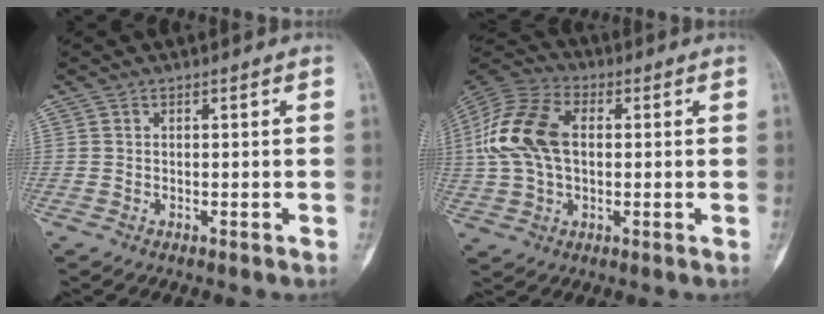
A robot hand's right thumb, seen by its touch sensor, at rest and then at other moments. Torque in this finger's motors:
{"motor_torque": [0.16, 2.00, 0.29, 0.11, 0.43]}